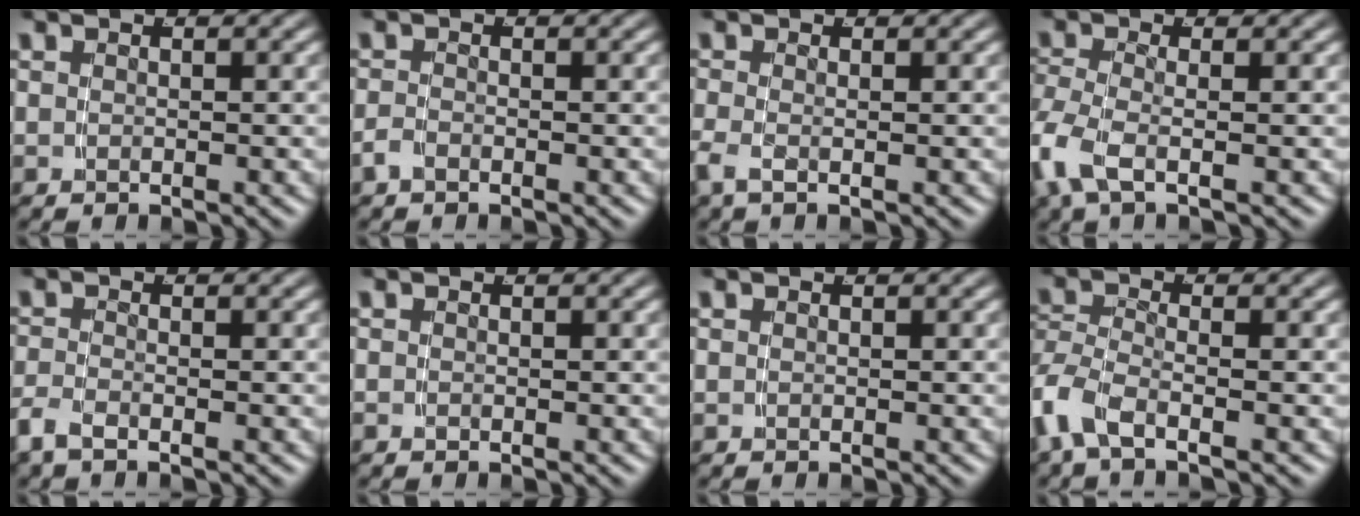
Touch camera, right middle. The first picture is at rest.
{"total": 1.0, "force": [-1.0, 0.0, 0.4], "torque": [-0.009, -0.005, -0.016]}
{"total": 1.5, "force": [-0.9, 0.3, 1.1], "torque": [-0.040, -0.017, -0.010]}
{"total": 3.1, "force": [-1.2, 1.3, 2.5], "torque": [-0.081, -0.021, -0.011]}
{"total": 1.7, "force": [-1.4, 0.2, 1.0], "torque": [-0.025, -0.007, -0.025]}
{"total": 0.0}
{"total": 0.0}
{"total": 3.7, "force": [-2.2, 1.8, 2.3], "torque": [-0.080, -0.024, -0.030]}